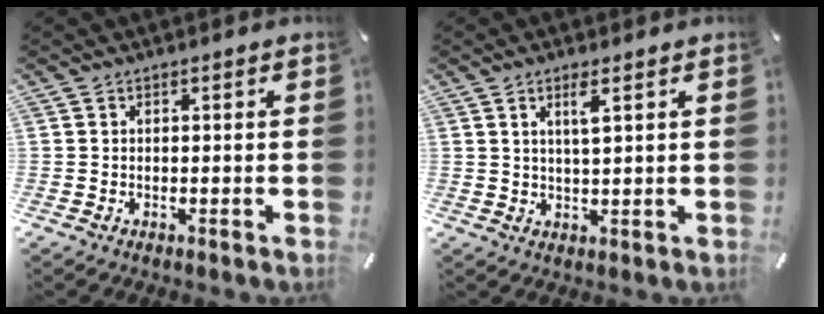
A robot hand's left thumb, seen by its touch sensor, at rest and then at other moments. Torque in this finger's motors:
{"motor_torque": [0.08, -0.39, 0.04, 0.17, 0.01]}